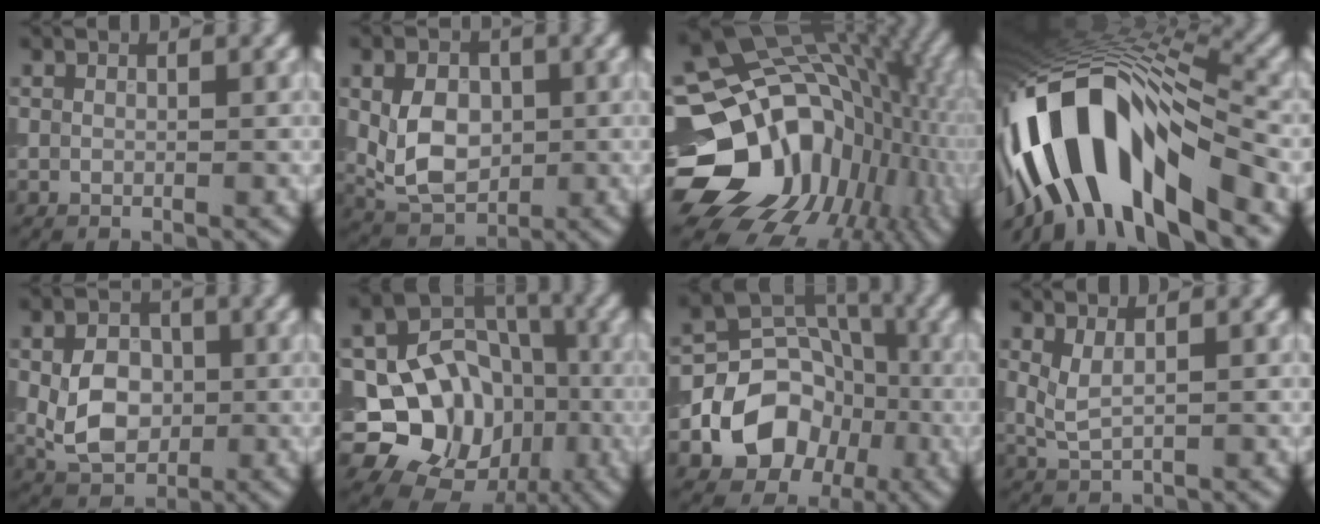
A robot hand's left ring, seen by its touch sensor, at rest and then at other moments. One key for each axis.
{"total": 5.5, "fx": 0.1, "fy": 3.9, "fz": 3.8, "tx": -0.072, "ty": -0.003, "tz": 0.004}
{"total": 19.0, "fx": -3.8, "fy": 15.1, "fz": 10.9, "tx": -0.186, "ty": -0.015, "tz": -0.039}
{"total": 14.5, "fx": -5.2, "fy": 5.9, "fz": 12.1, "tx": -0.209, "ty": 0.018, "tz": -0.092}
{"total": 5.4, "fx": -0.4, "fy": 4.0, "fz": 3.6, "tx": -0.071, "ty": -0.003, "tz": -0.008}
{"total": 11.1, "fx": -2.8, "fy": 9.4, "fz": 5.3, "tx": -0.094, "ty": -0.005, "tz": -0.058}
{"total": 8.8, "fx": -2.7, "fy": 7.1, "fz": 4.5, "tx": -0.061, "ty": -0.001, "tz": -0.055}
{"total": 1.8, "fx": 0.6, "fy": 0.7, "fz": 1.6, "tx": -0.038, "ty": -0.002, "tz": 0.017}